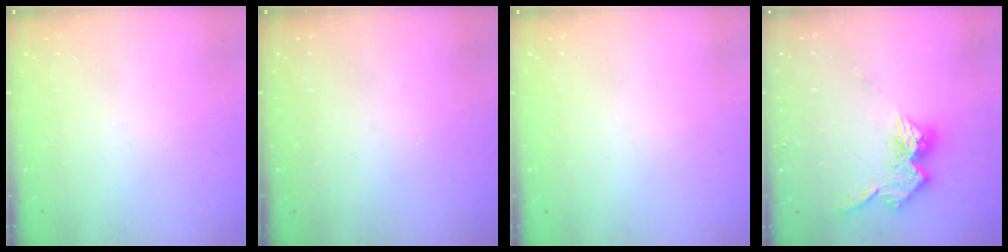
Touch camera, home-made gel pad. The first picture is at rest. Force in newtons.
{"total": 0.0}
{"total": 0.0}
{"total": 12.8, "press": 12.7, "slide": 1.1}